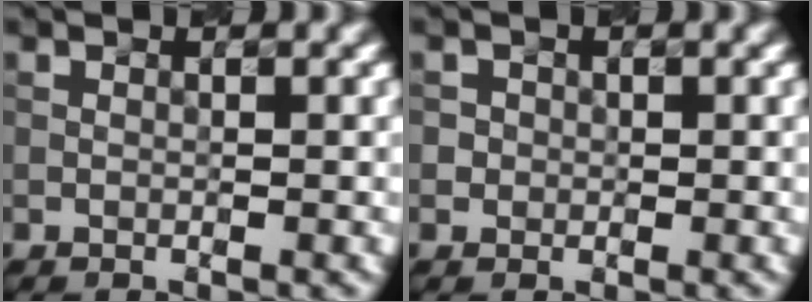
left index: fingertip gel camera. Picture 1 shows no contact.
{"total": 1.1, "force": [0.1, 1.1, 0.2], "torque": [0.003, -0.003, 0.004]}